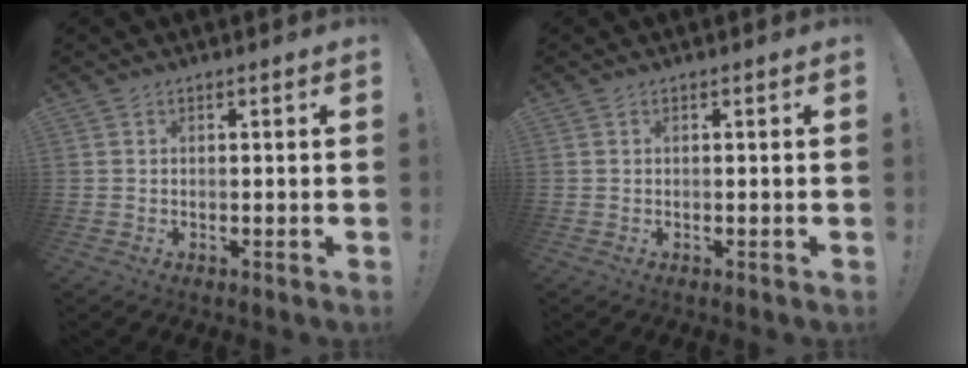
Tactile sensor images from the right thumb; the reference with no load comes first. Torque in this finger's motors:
{"motor_torque": [0.00, 0.00, 0.00, 0.00, 0.04]}